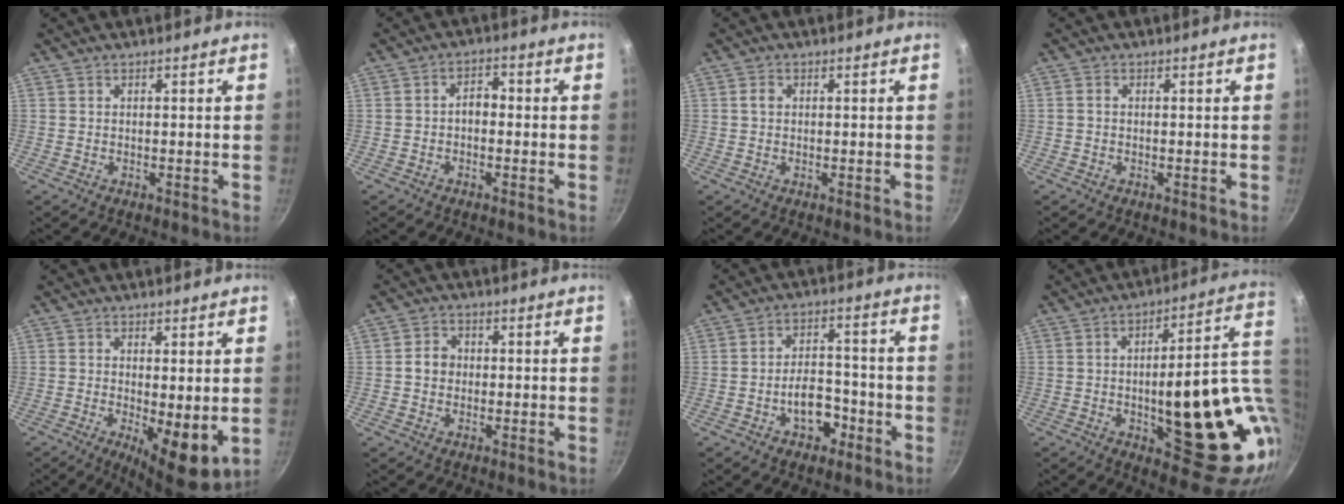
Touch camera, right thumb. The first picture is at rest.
{"total": 3.2, "force": [-0.7, 2.1, 2.2], "torque": [-0.024, 0.017, -0.018]}
{"total": 1.6, "force": [0.2, 1.2, 0.9], "torque": [-0.012, 0.005, 0.002]}
{"total": 0.8, "force": [-0.1, 0.6, 0.5], "torque": [-0.009, 0.005, -0.003]}
{"total": 8.7, "force": [-0.9, 2.8, 8.2], "torque": [-0.110, -0.018, -0.003]}
{"total": 3.6, "force": [-0.1, 3.1, 1.8], "torque": [-0.013, 0.011, -0.007]}
{"total": 7.9, "force": [-3.5, 5.0, 5.1], "torque": [-0.048, 0.033, -0.056]}
{"total": 24.8, "force": [-0.4, 9.2, 23.0], "torque": [-0.279, -0.008, 0.008]}